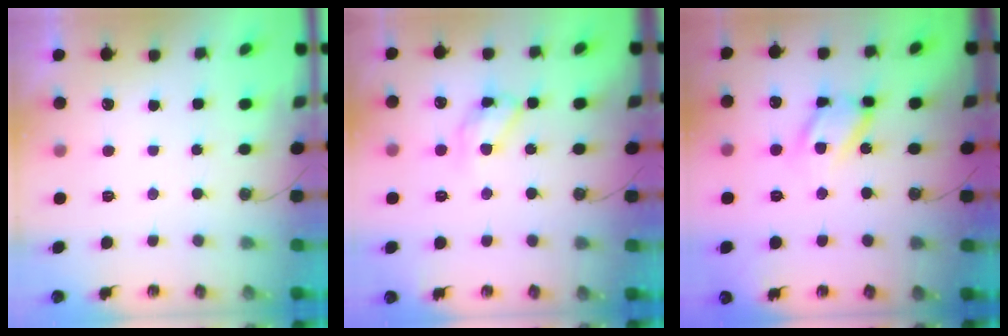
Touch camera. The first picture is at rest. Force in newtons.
{"total": 12.3, "press": 12.3, "slide": 0.3}
{"total": 14.2, "press": 14.1, "slide": 1.2}